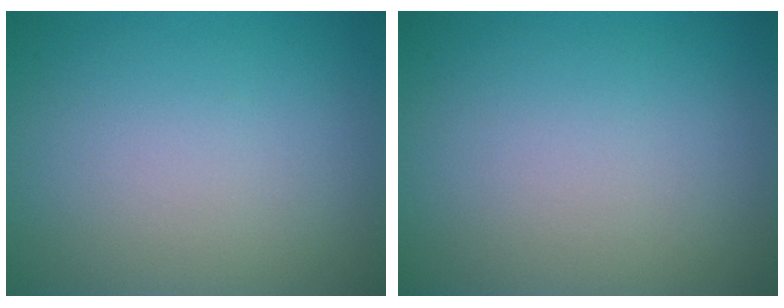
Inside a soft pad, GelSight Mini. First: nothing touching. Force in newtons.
{"total": 0.0}